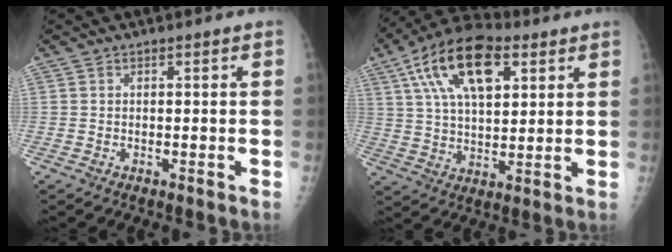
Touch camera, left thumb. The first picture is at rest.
{"total": 17.7, "force": [7.5, 9.0, 13.3], "torque": [-0.214, -0.002, 0.128]}